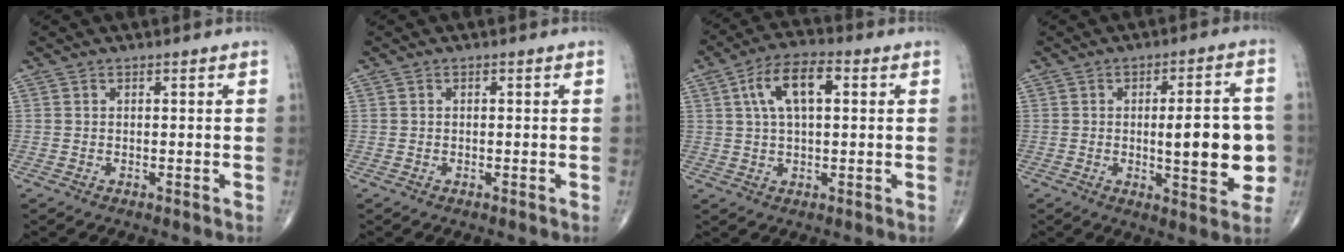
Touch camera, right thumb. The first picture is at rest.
{"total": 0.0}
{"total": 8.3, "force": [2.2, 3.7, 7.1], "torque": [-0.131, 0.014, 0.036]}
{"total": 14.1, "force": [-1.2, 4.4, 13.4], "torque": [-0.162, 0.006, -0.011]}